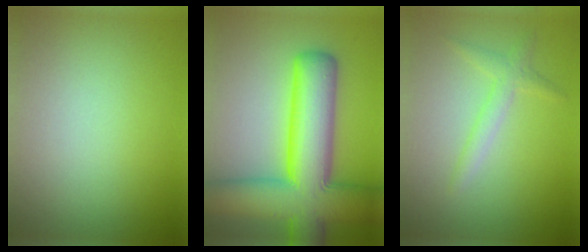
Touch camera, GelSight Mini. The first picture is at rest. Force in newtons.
{"total": 12.8, "press": 12.8, "slide": 0.5}
{"total": 1.9, "press": 1.9, "slide": 0.1}